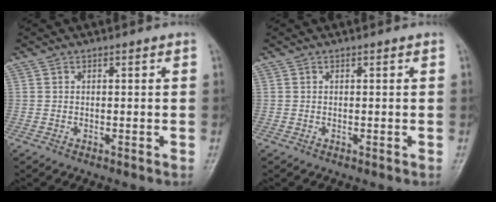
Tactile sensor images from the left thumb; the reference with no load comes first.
{"total": 0.0}